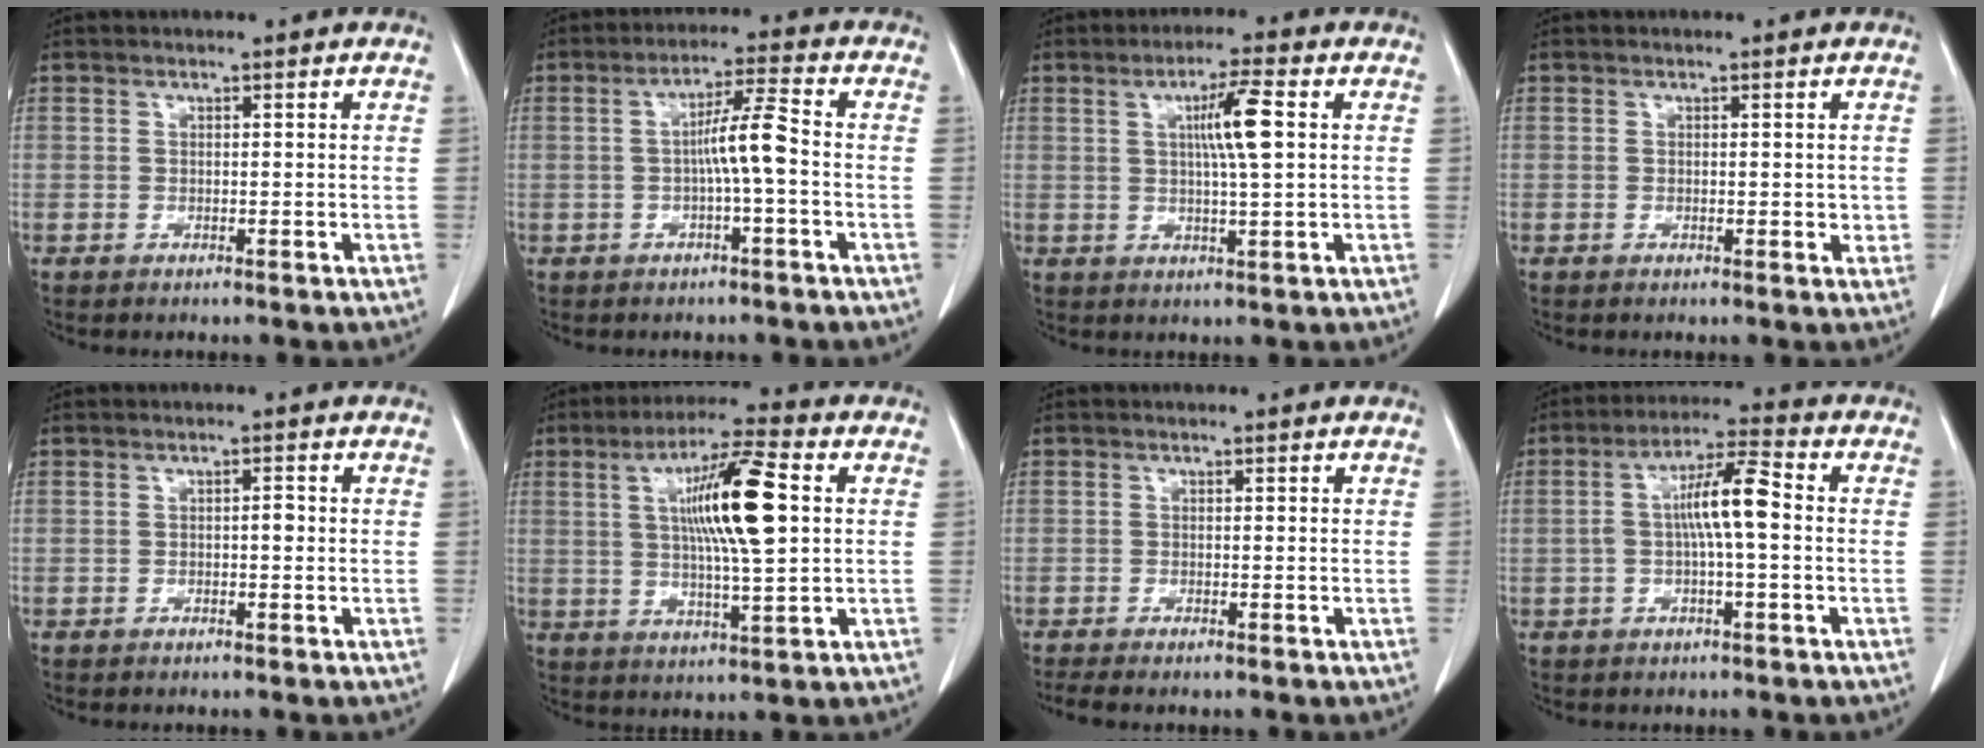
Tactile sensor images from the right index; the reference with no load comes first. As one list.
[{"total": 5.5, "force": [-0.6, -0.2, 5.5], "torque": [-0.091, 0.013, -0.011]}, {"total": 6.5, "force": [1.4, 0.0, 6.4], "torque": [-0.111, 0.001, 0.021]}, {"total": 1.7, "force": [0.2, 1.0, 1.4], "torque": [-0.009, 0.000, 0.004]}, {"total": 1.0, "force": [-0.1, 0.3, 0.9], "torque": [-0.006, 0.005, -0.003]}, {"total": 12.7, "force": [2.3, 1.2, 12.5], "torque": [-0.218, 0.007, 0.037]}, {"total": 3.5, "force": [-2.8, 0.6, 2.0], "torque": [-0.029, -0.008, -0.041]}, {"total": 7.8, "force": [0.1, 1.2, 7.7], "torque": [-0.140, 0.023, -0.002]}]